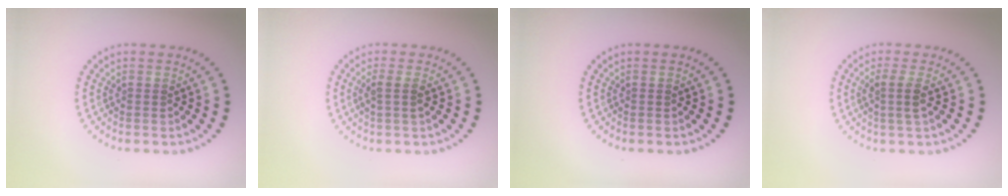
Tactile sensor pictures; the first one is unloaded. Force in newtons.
{"total": 1.5, "press": 1.3, "slide": 0.8}
{"total": 0.0}
{"total": 2.0, "press": 1.6, "slide": 1.1}